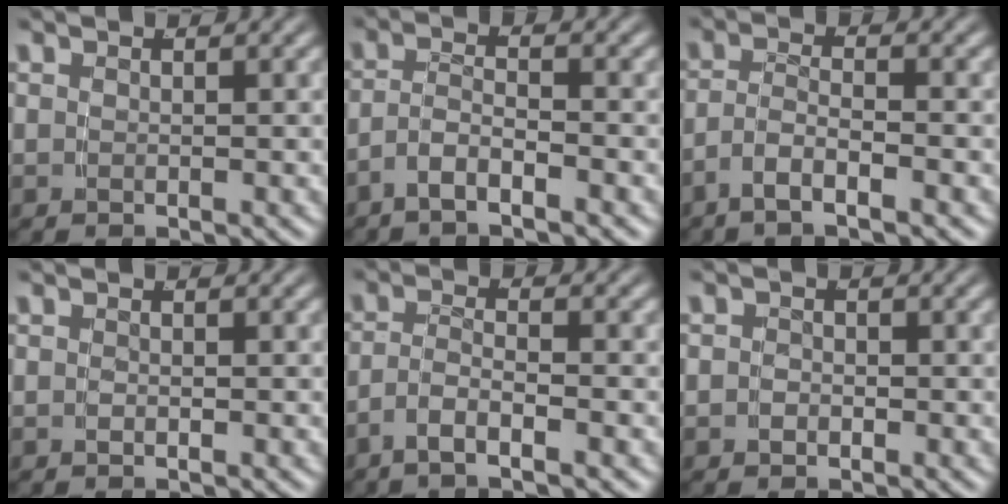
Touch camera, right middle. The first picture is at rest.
{"total": 2.9, "force": [-2.0, 0.9, 2.0], "torque": [-0.046, -0.012, -0.033]}
{"total": 3.0, "force": [-1.9, 0.7, 2.2], "torque": [-0.048, -0.012, -0.030]}
{"total": 0.6, "force": [-0.4, -0.3, 0.2], "torque": [-0.005, -0.001, -0.006]}
{"total": 2.9, "force": [-1.8, 0.6, 2.2], "torque": [-0.048, -0.011, -0.029]}
{"total": 1.0, "force": [-0.6, 0.7, 0.2], "torque": [-0.007, -0.007, -0.010]}